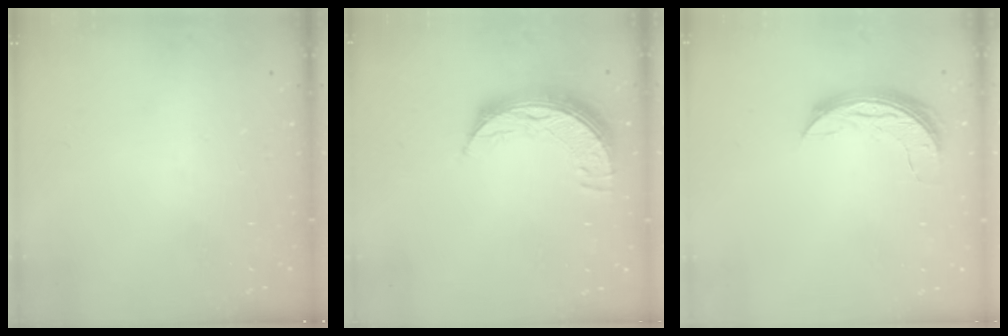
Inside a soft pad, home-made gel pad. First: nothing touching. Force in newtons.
{"total": 10.6, "press": 10.6, "slide": 1.0}
{"total": 7.2, "press": 7.2, "slide": 0.7}